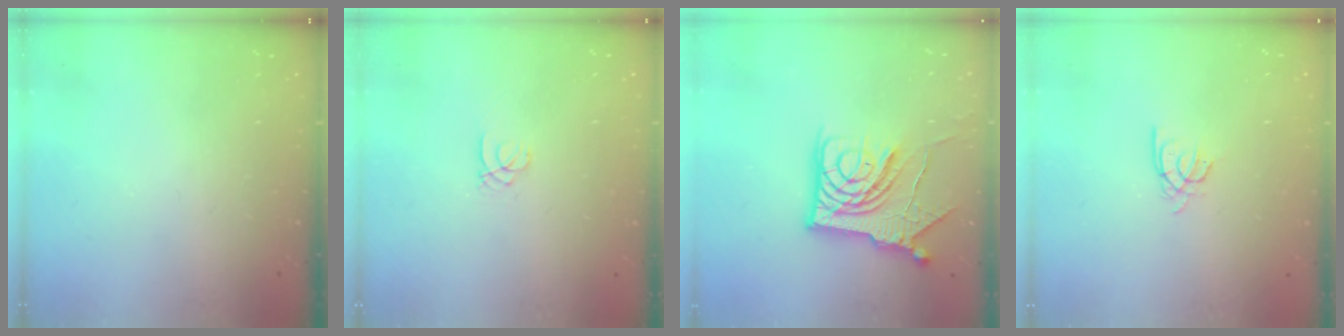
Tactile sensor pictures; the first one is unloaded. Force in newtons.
{"total": 1.0, "press": 1.0, "slide": 0.1}
{"total": 14.3, "press": 14.2, "slide": 1.7}
{"total": 2.4, "press": 2.4, "slide": 0.4}